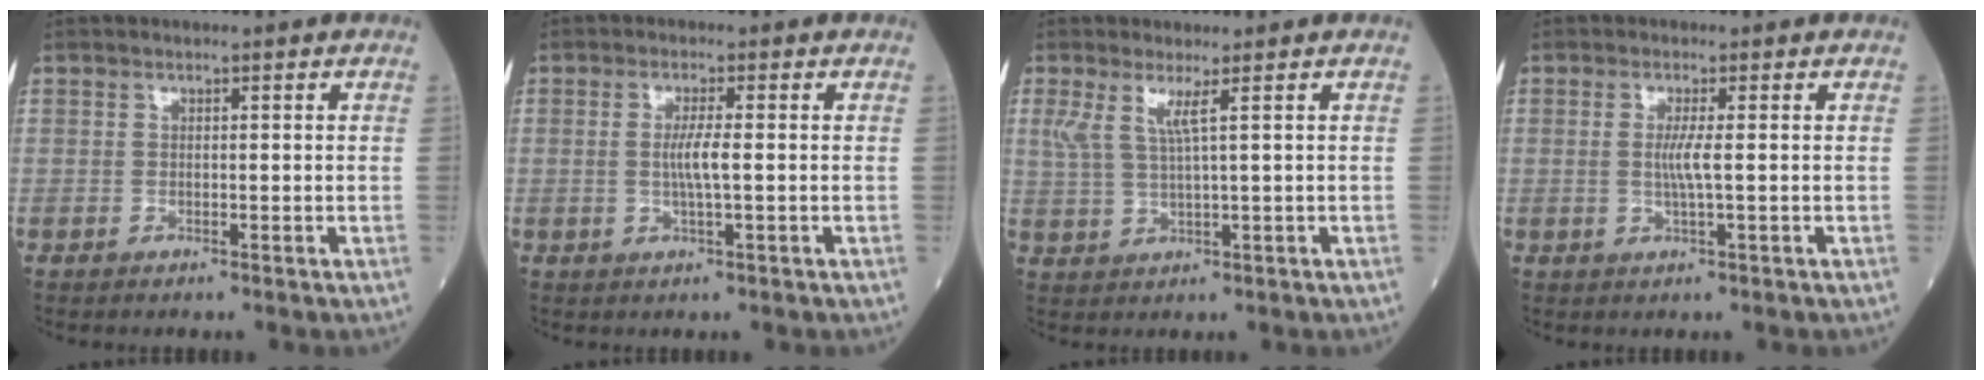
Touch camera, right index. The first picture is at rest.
{"total": 3.1, "force": [-0.1, -0.2, 3.1], "torque": [-0.063, -0.003, -0.002]}
{"total": 3.5, "force": [1.6, -0.3, 3.1], "torque": [-0.074, 0.002, 0.038]}
{"total": 2.6, "force": [0.1, -0.4, 2.6], "torque": [-0.056, -0.004, -0.001]}